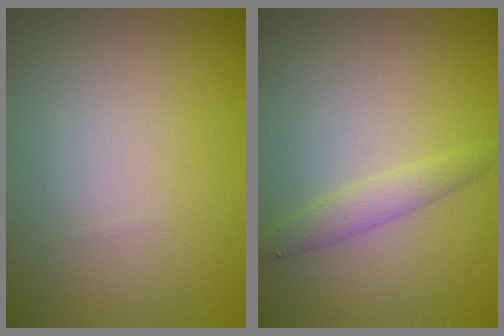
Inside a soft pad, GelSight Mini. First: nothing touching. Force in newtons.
{"total": 1.6, "press": 1.6, "slide": 0.0}